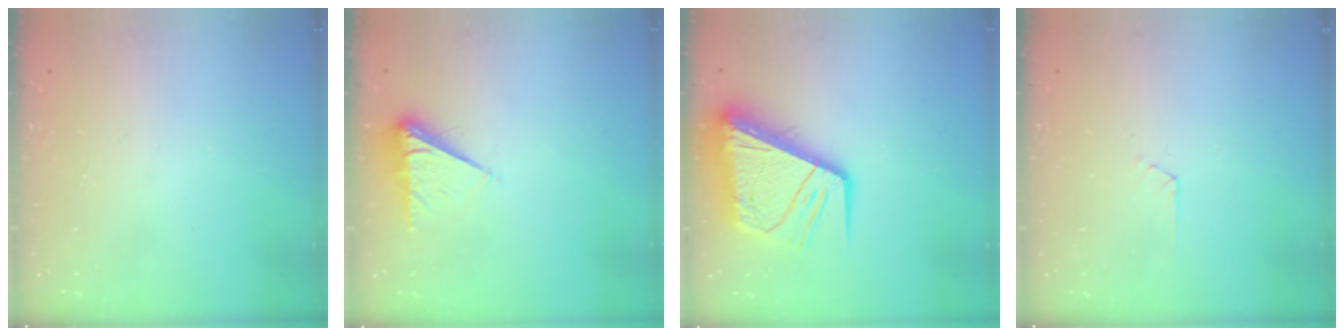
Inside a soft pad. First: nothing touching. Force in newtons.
{"total": 5.2, "press": 5.1, "slide": 0.8}
{"total": 17.1, "press": 17.0, "slide": 1.9}
{"total": 2.2, "press": 2.2, "slide": 0.3}